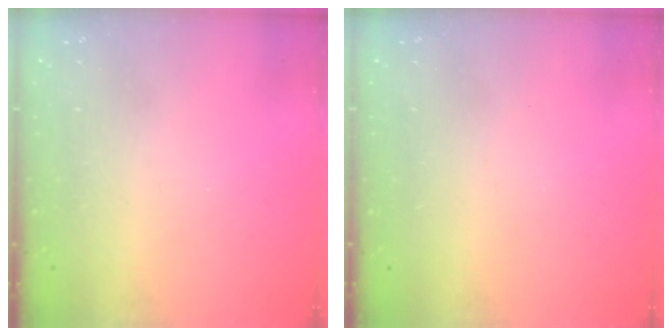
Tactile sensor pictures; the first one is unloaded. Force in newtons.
{"total": 0.0}